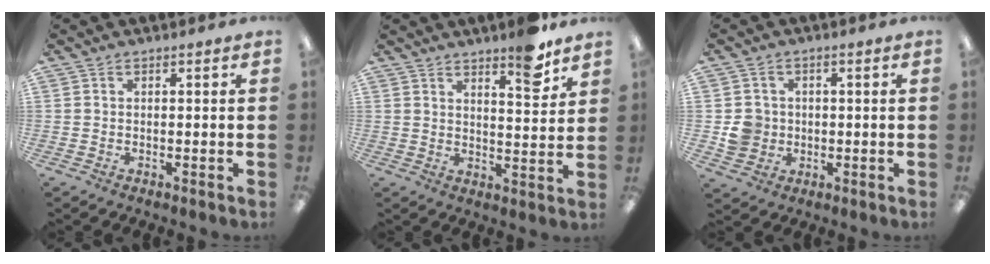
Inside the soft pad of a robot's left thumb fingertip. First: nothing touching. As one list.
[{"total": 7.9, "force": [6.2, 1.7, 4.5], "torque": [-0.050, -0.043, 0.099]}, {"total": 5.4, "force": [-0.3, 5.2, 1.4], "torque": [-0.016, 0.009, -0.003]}]